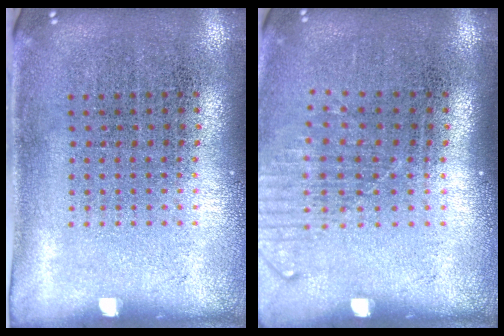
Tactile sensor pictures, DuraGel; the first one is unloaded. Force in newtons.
{"total": 1.3, "press": 1.1, "slide": 0.8}